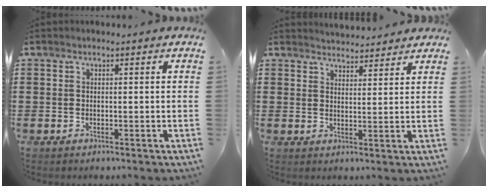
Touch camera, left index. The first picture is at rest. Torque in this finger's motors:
{"motor_torque": [0.55, -1.16, 0.17, 0.01]}